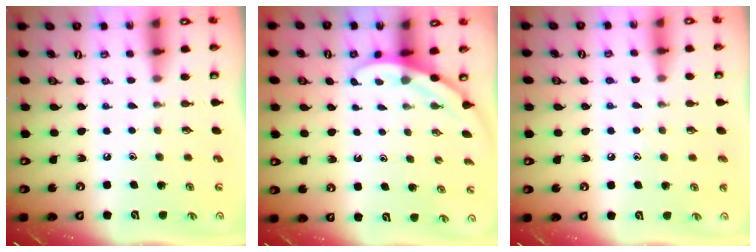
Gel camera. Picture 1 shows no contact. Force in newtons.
{"total": 5.0, "press": 4.9, "slide": 0.3}
{"total": 4.4, "press": 4.4, "slide": 0.4}